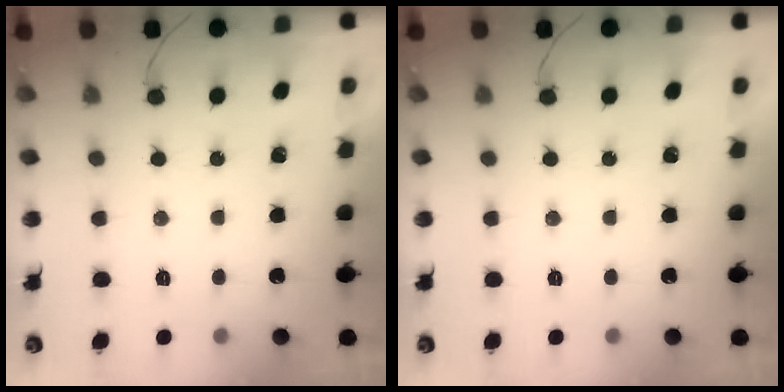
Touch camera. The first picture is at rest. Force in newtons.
{"total": 0.0}